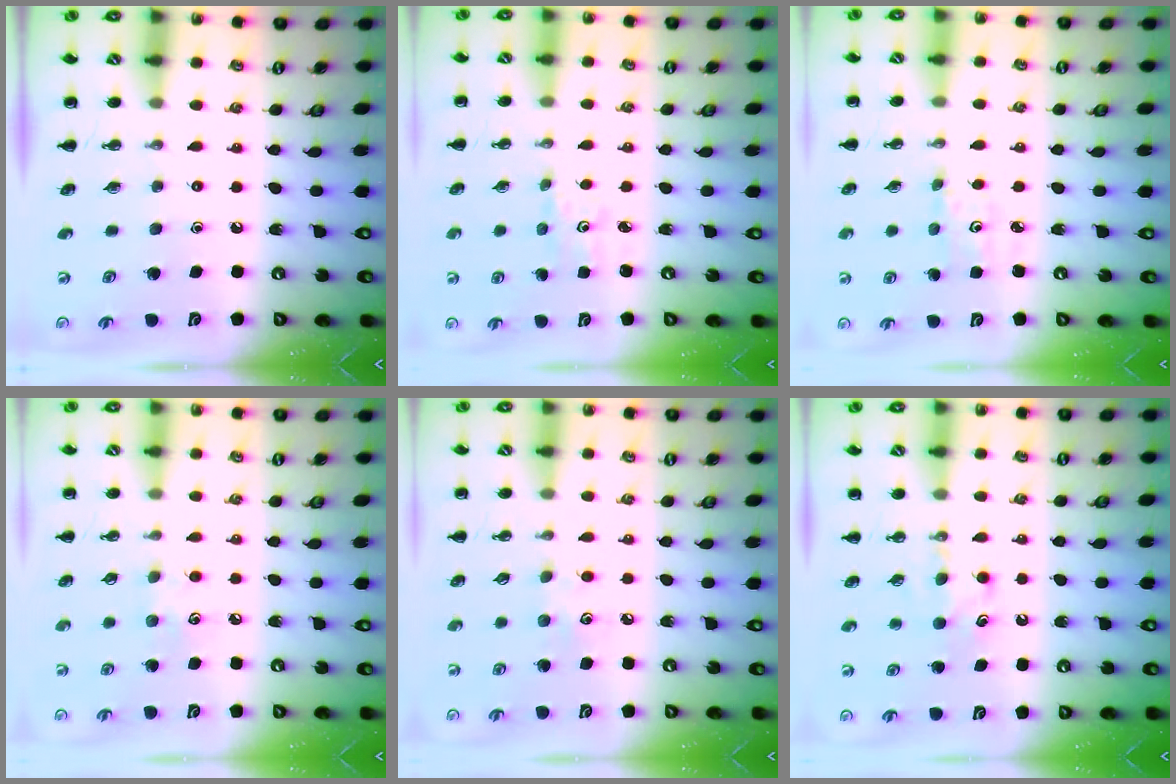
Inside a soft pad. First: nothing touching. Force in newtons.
{"total": 1.1, "press": 1.0, "slide": 0.3}
{"total": 2.8, "press": 2.7, "slide": 0.8}
{"total": 5.2, "press": 5.1, "slide": 1.3}
{"total": 4.1, "press": 3.9, "slide": 1.1}
{"total": 5.1, "press": 4.9, "slide": 1.6}